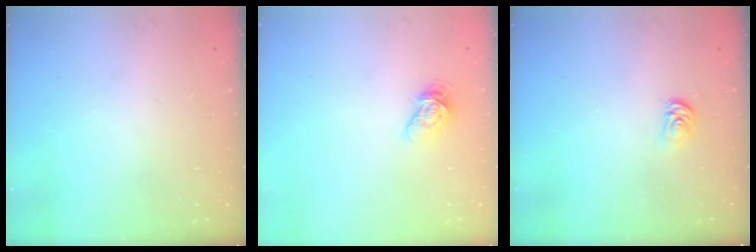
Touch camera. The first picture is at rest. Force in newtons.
{"total": 6.5, "press": 6.5, "slide": 0.5}
{"total": 2.6, "press": 2.6, "slide": 0.3}